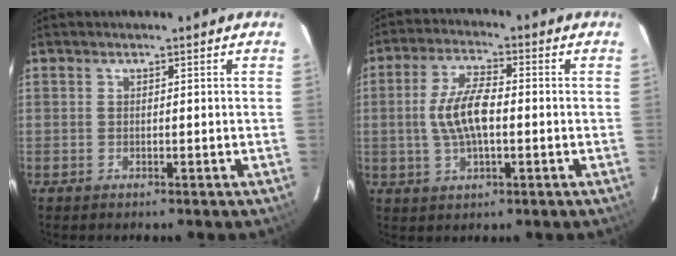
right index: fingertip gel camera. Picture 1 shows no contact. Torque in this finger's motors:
{"motor_torque": [0.65, -0.04, 0.64, 0.17]}